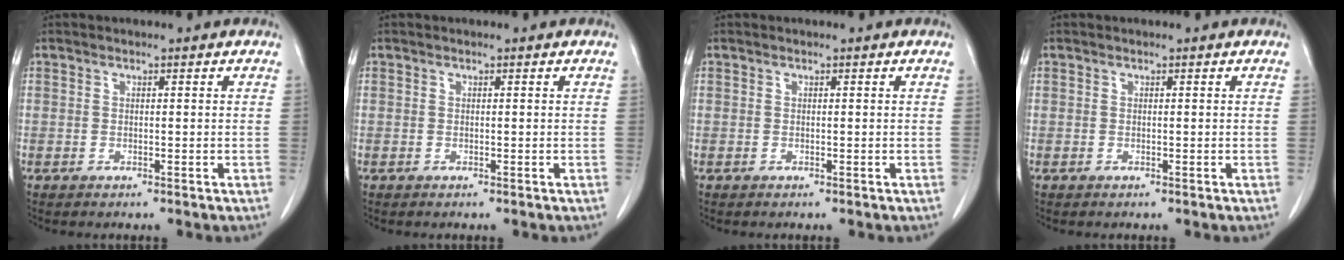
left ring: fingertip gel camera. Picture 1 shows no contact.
{"total": 0.0}
{"total": 0.0}
{"total": 0.0}